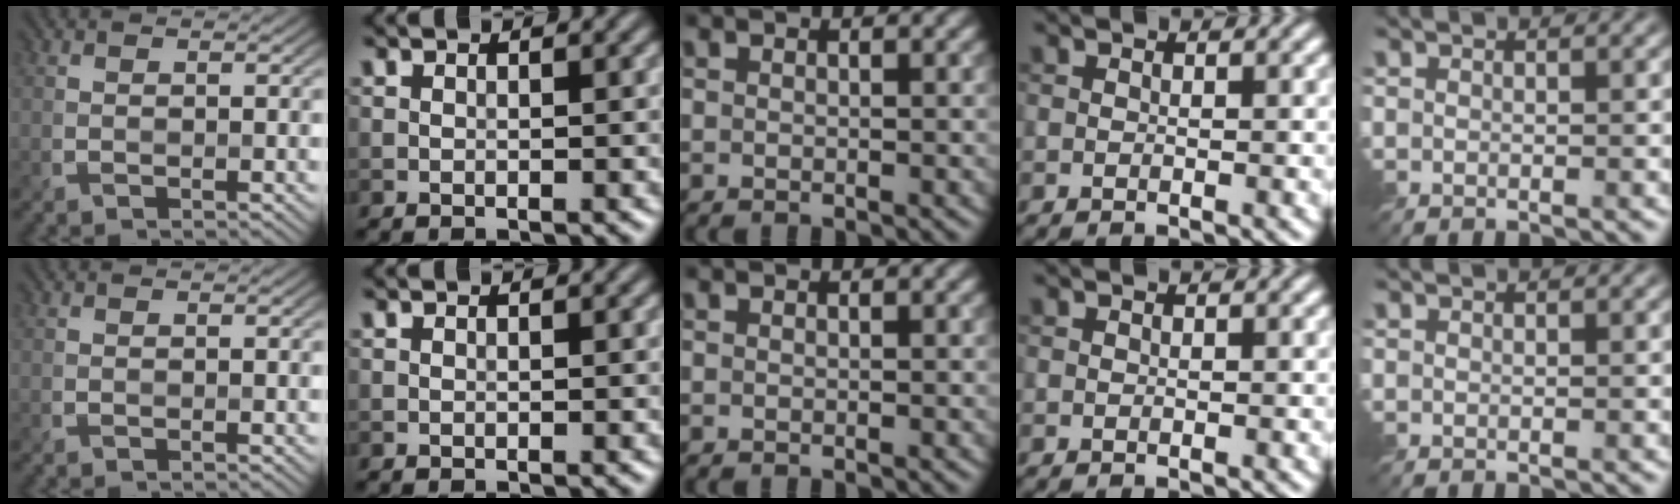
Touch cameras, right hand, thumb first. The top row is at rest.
{}